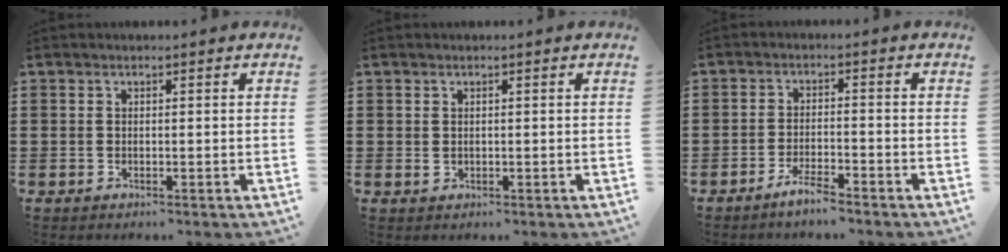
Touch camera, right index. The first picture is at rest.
{"total": 0.7, "force": [0.2, 0.5, 0.4], "torque": [-0.009, 0.003, 0.003]}
{"total": 3.0, "force": [-2.6, 0.3, 1.5], "torque": [-0.034, 0.004, -0.051]}